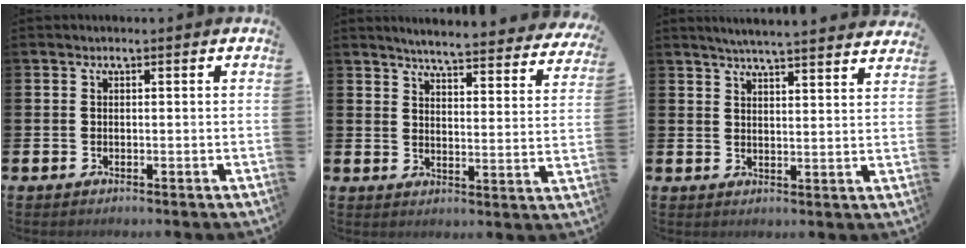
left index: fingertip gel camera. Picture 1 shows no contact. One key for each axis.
{"total": 5.1, "fx": 5.0, "fy": 0.1, "fz": 1.1, "tx": -0.039, "ty": -0.041, "tz": 0.083}
{"total": 5.0, "fx": 4.8, "fy": -0.6, "fz": 0.9, "tx": -0.028, "ty": -0.029, "tz": 0.085}